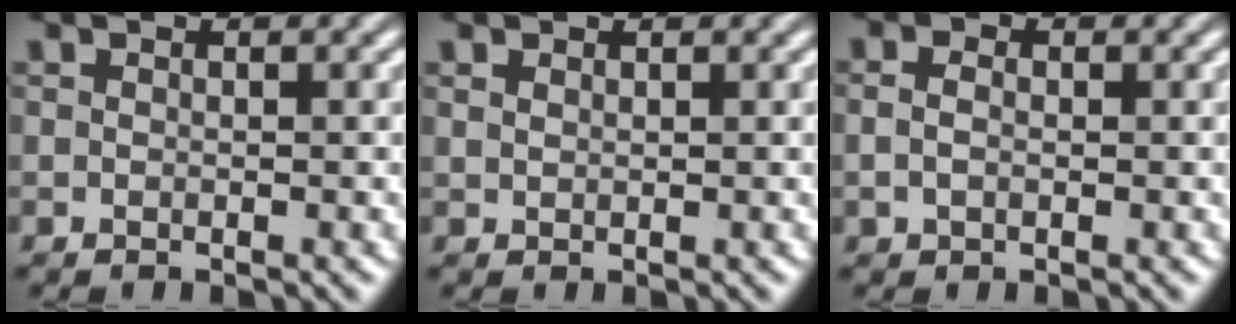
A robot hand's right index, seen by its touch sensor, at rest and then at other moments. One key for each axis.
{"total": 1.2, "fx": 0.8, "fy": -0.9, "fz": 0.0, "tx": 0.012, "ty": -0.001, "tz": 0.023}
{"total": 0.9, "fx": -0.1, "fy": 0.0, "fz": 0.9, "tx": -0.017, "ty": -0.004, "tz": 0.004}